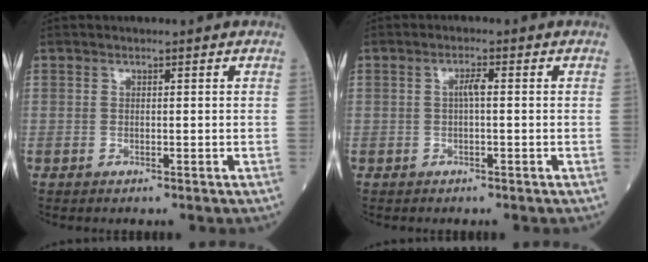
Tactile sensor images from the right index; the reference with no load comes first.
{"total": 1.7, "force": [0.0, 0.3, 1.7], "torque": [-0.033, 0.004, 0.001]}